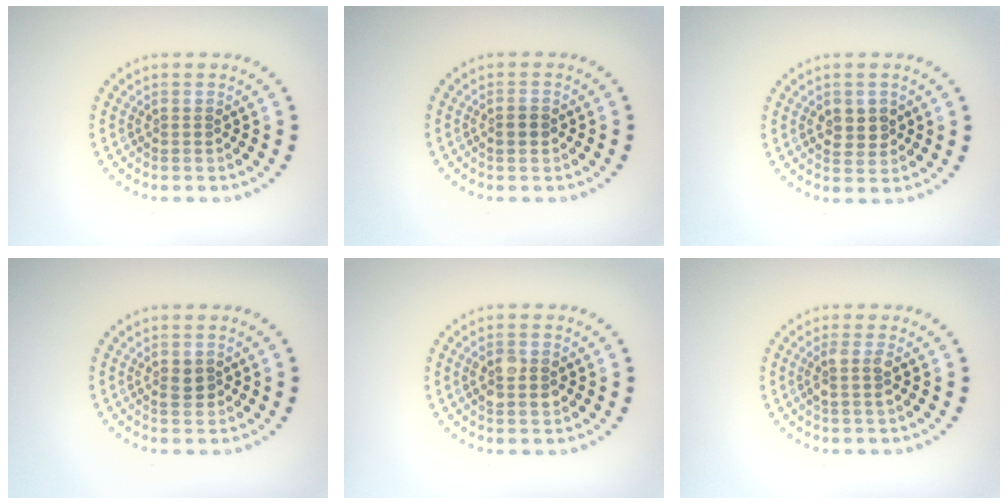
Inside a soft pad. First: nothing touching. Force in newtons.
{"total": 1.3, "press": 1.3, "slide": 0.1}
{"total": 2.5, "press": 2.4, "slide": 0.5}
{"total": 1.5, "press": 1.5, "slide": 0.3}
{"total": 2.4, "press": 2.4, "slide": 0.2}
{"total": 1.8, "press": 1.5, "slide": 0.9}